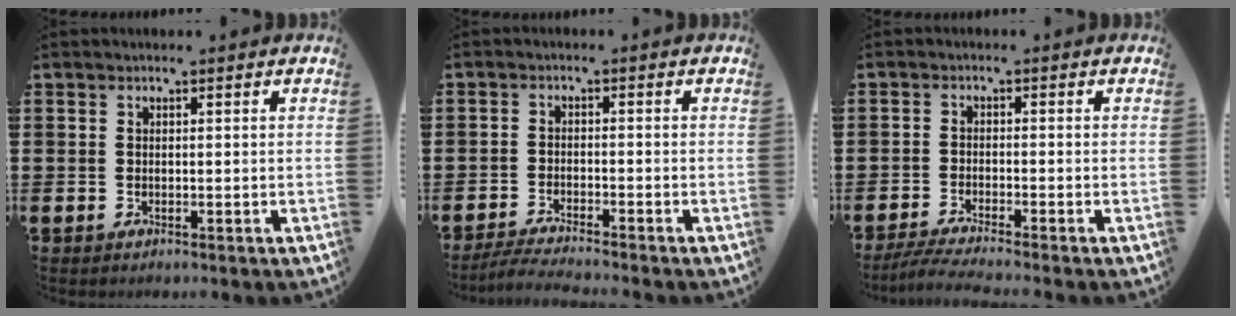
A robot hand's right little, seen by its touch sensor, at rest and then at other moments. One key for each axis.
{"total": 2.5, "fx": -2.4, "fy": -0.2, "fz": 0.9, "tx": -0.013, "ty": 0.001, "tz": -0.046}
{"total": 2.7, "fx": -2.2, "fy": -0.1, "fz": 1.5, "tx": -0.023, "ty": -0.002, "tz": -0.040}